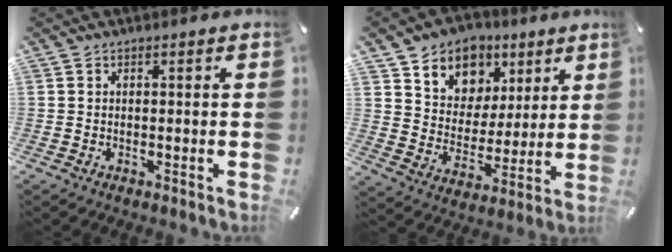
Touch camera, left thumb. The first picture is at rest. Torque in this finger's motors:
{"motor_torque": [1.72, 1.72, 1.39, -1.38, 0.05]}